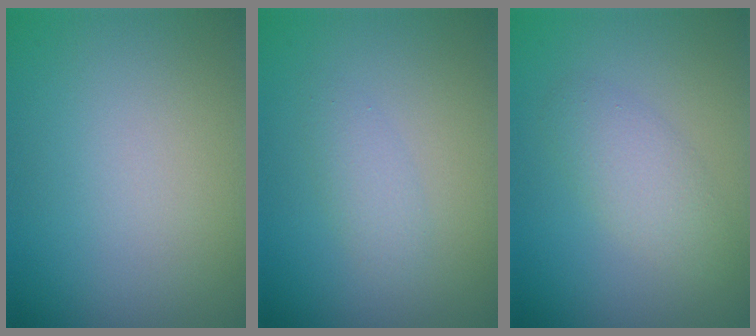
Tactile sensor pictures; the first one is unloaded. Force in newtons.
{"total": 1.5, "press": 1.5, "slide": 0.1}
{"total": 2.8, "press": 2.8, "slide": 0.0}